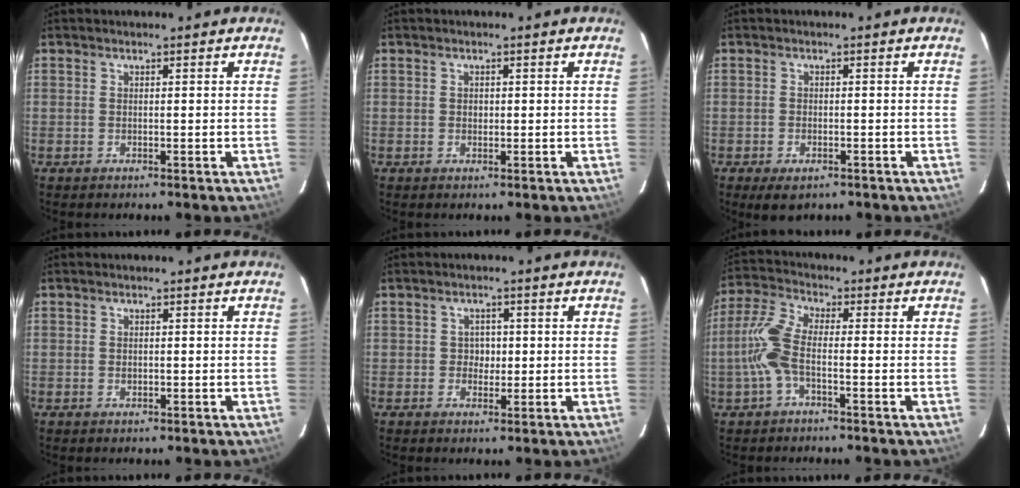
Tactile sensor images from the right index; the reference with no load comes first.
{"total": 0.9, "force": [0.0, 0.8, 0.3], "torque": [-0.003, 0.002, 0.001]}
{"total": 4.1, "force": [-2.6, 2.1, 2.4], "torque": [-0.054, -0.016, -0.040]}
{"total": 0.6, "force": [-0.1, 0.5, 0.3], "torque": [-0.005, 0.001, 0.000]}
{"total": 2.4, "force": [-0.1, 2.3, 0.6], "torque": [-0.007, 0.008, -0.003]}
{"total": 7.5, "force": [-2.0, 2.4, 6.8], "torque": [-0.167, 0.011, -0.045]}